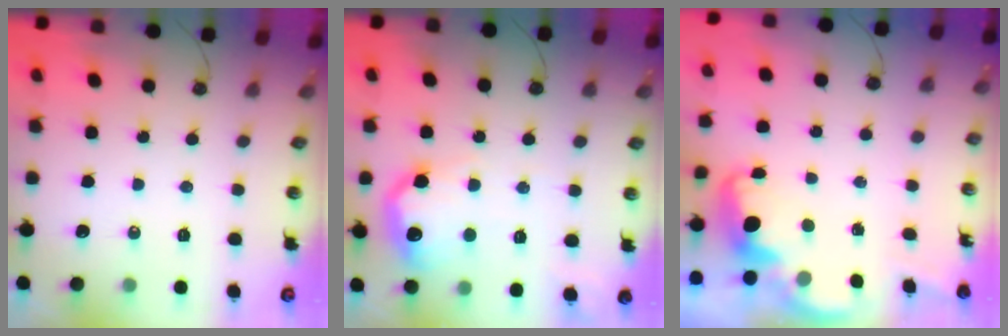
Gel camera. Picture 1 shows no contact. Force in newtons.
{"total": 16.0, "press": 15.9, "slide": 1.0}
{"total": 2.9, "press": 2.8, "slide": 0.8}